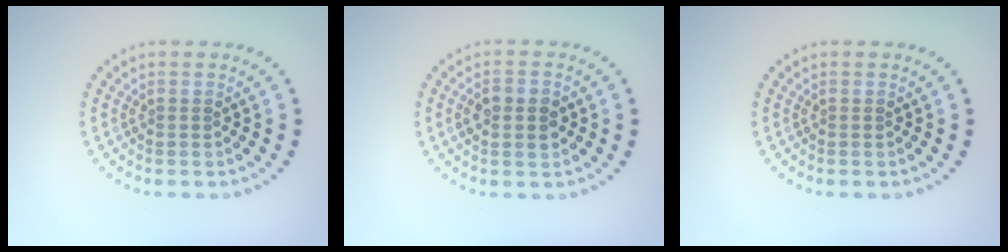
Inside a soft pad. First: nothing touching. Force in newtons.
{"total": 2.8, "press": 2.8, "slide": 0.1}
{"total": 0.0}